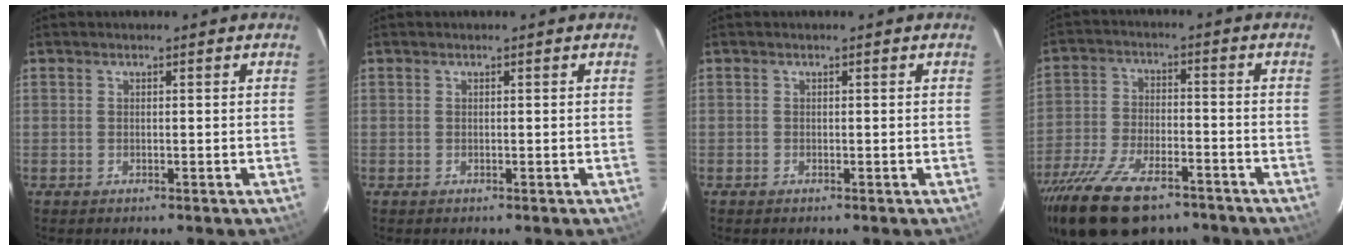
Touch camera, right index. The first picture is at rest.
{"total": 0.0}
{"total": 0.0}
{"total": 18.9, "force": [-13.6, 7.9, 10.4], "torque": [-0.229, -0.035, -0.234]}